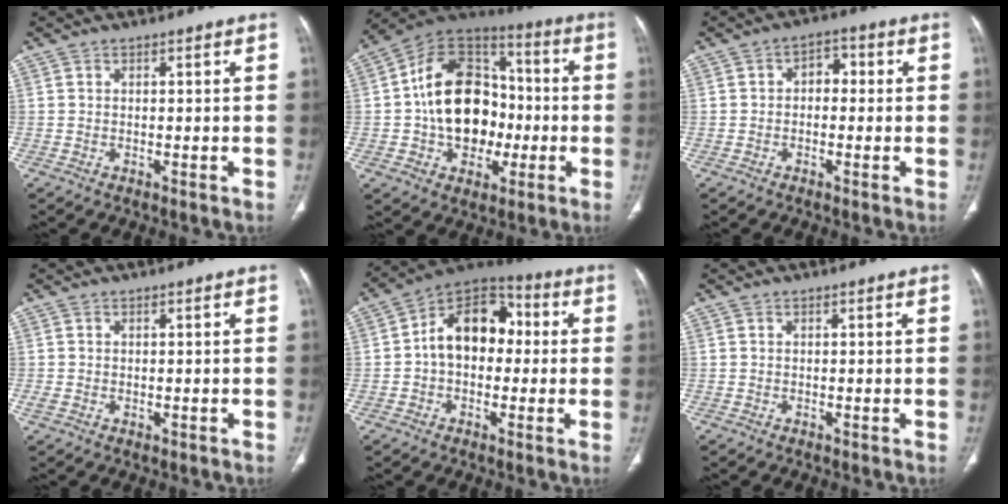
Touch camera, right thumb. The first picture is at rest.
{"total": 20.4, "force": [-1.8, 14.9, 13.8], "torque": [-0.180, 0.039, -0.030]}
{"total": 3.7, "force": [-0.1, 2.6, 2.6], "torque": [-0.017, 0.016, -0.013]}
{"total": 1.1, "force": [-0.2, 0.8, 0.8], "torque": [-0.022, 0.000, -0.001]}
{"total": 13.9, "force": [0.7, 9.6, 10.0], "torque": [-0.123, 0.039, -0.004]}
{"total": 0.0}